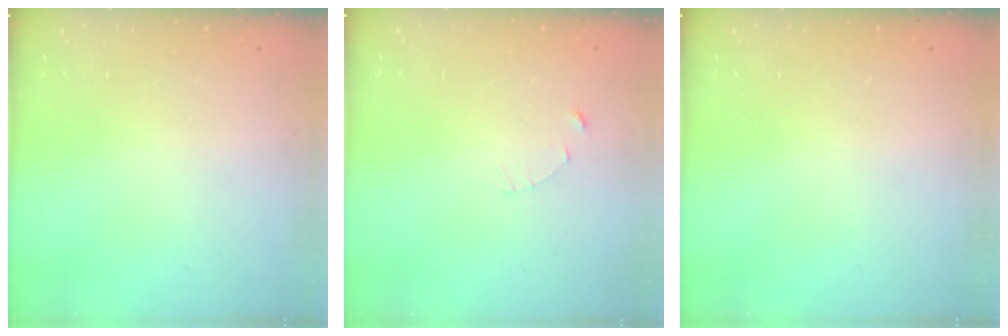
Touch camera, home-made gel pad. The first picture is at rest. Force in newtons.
{"total": 1.2, "press": 1.1, "slide": 0.2}
{"total": 0.0}